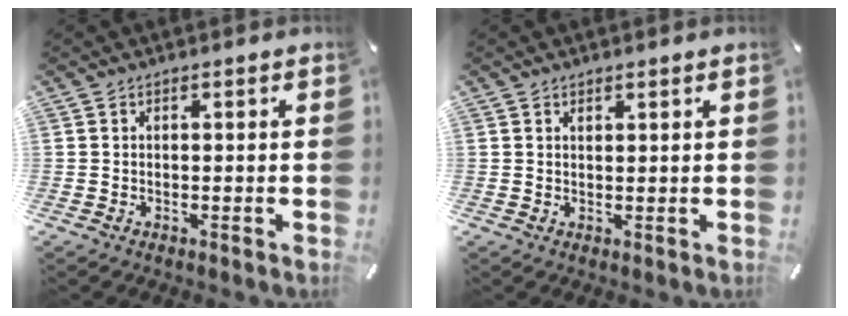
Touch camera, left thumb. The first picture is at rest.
{"total": 0.7, "force": [0.6, 0.2, 0.3], "torque": [-0.006, -0.002, 0.012]}